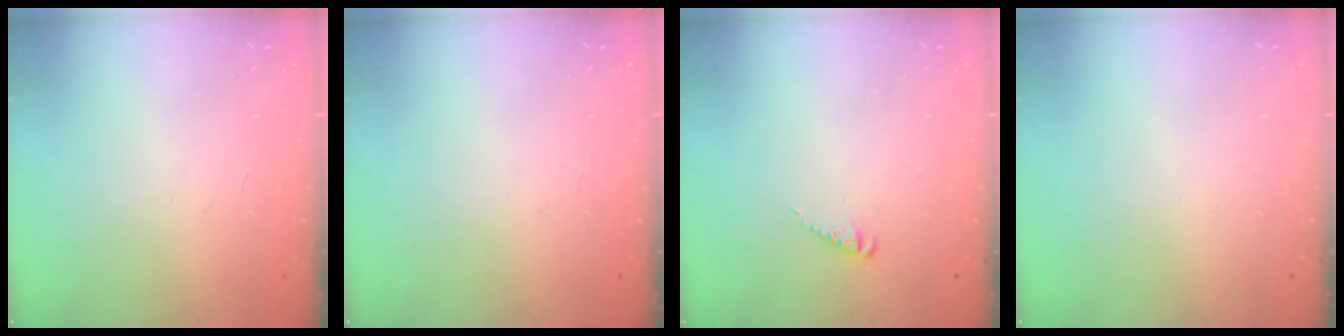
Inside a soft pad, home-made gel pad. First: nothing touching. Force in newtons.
{"total": 0.0}
{"total": 2.4, "press": 2.4, "slide": 0.3}
{"total": 0.0}